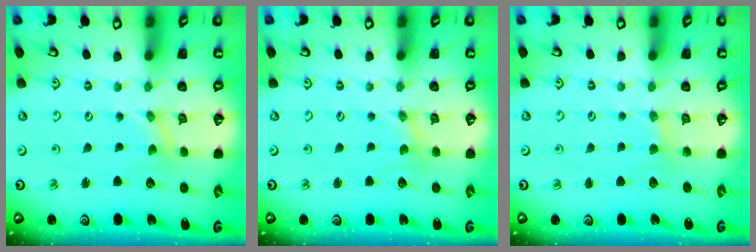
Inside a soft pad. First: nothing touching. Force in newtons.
{"total": 0.0}
{"total": 2.7, "press": 2.7, "slide": 0.4}